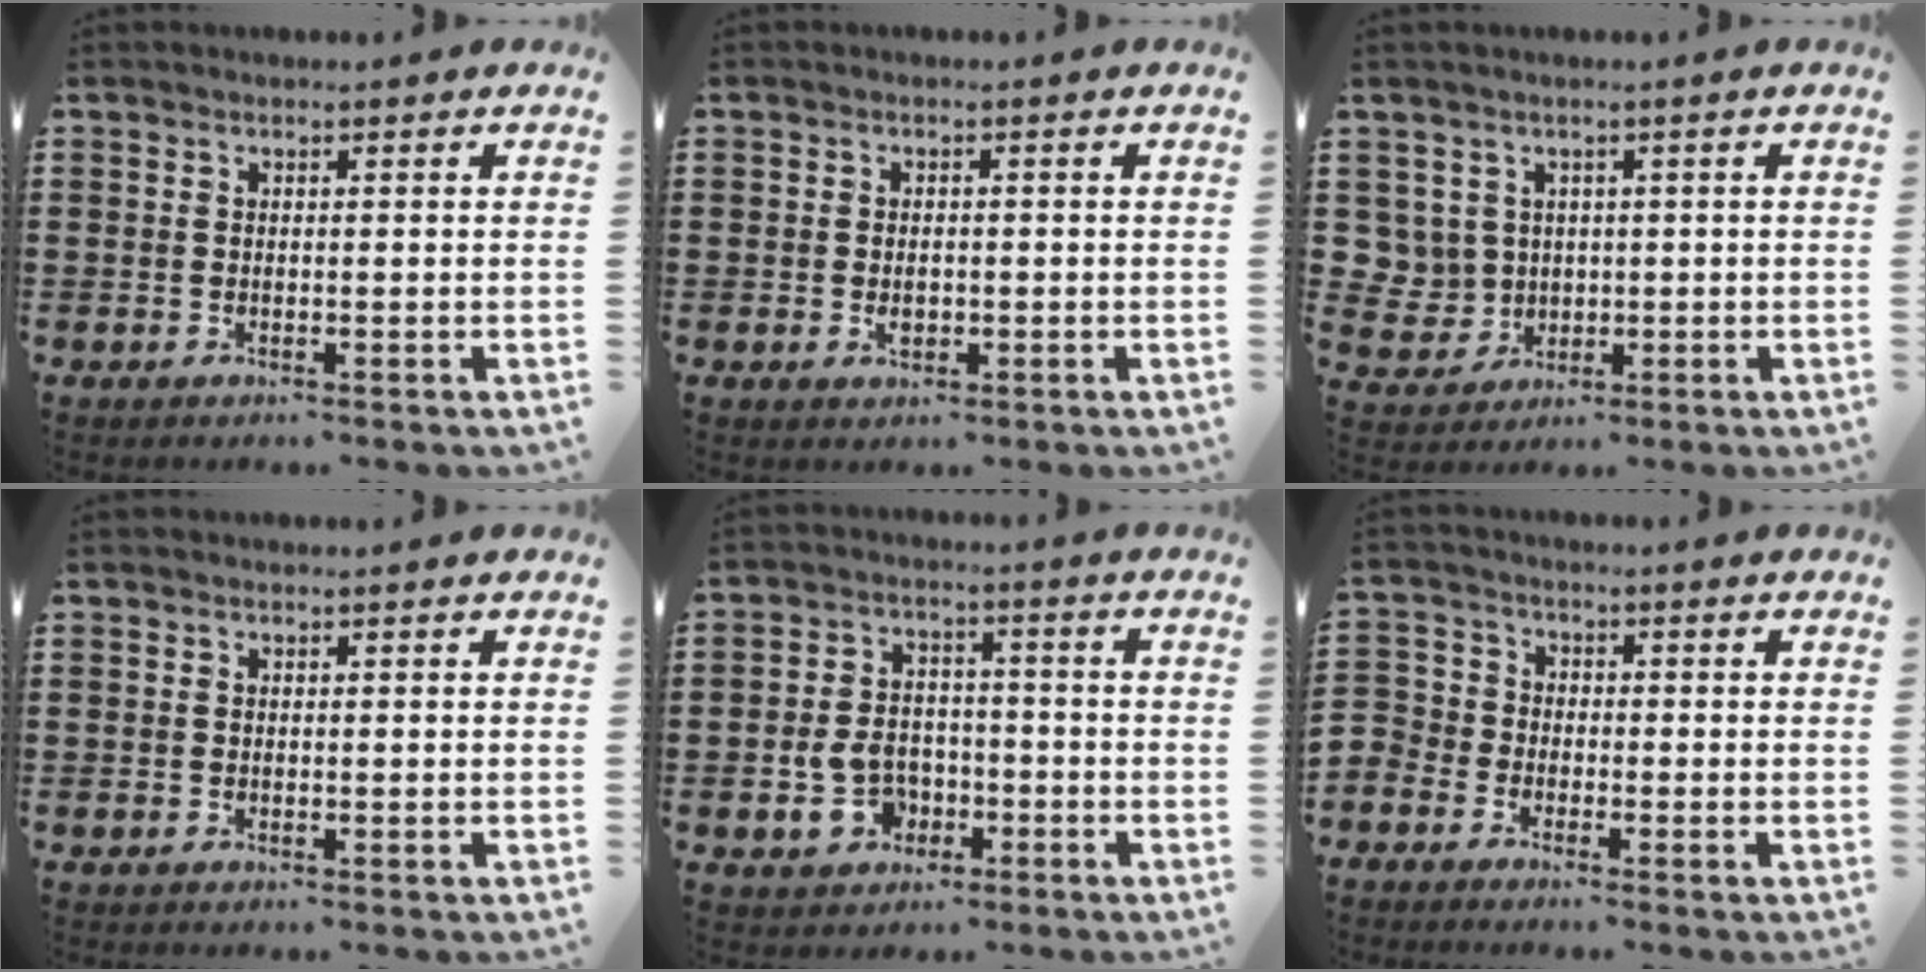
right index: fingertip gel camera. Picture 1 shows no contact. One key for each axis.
{"total": 1.8, "fx": -0.2, "fy": 1.0, "fz": 1.5, "tx": -0.029, "ty": 0.002, "tz": -0.004}
{"total": 3.7, "fx": 0.8, "fy": 3.6, "fz": 0.2, "tx": -0.025, "ty": 0.011, "tz": 0.014}
{"total": 0.0}
{"total": 6.1, "fx": -2.0, "fy": 4.8, "fz": 3.1, "tx": -0.083, "ty": 0.006, "tz": -0.040}
{"total": 2.6, "fx": -2.3, "fy": 1.2, "fz": -0.2, "tx": -0.015, "ty": 0.001, "tz": -0.056}